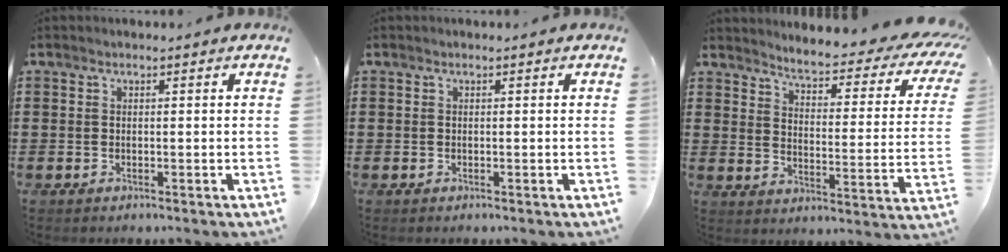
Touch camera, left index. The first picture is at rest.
{"total": 0.0}
{"total": 3.8, "force": [3.3, 0.1, 1.9], "torque": [-0.049, -0.035, 0.043]}